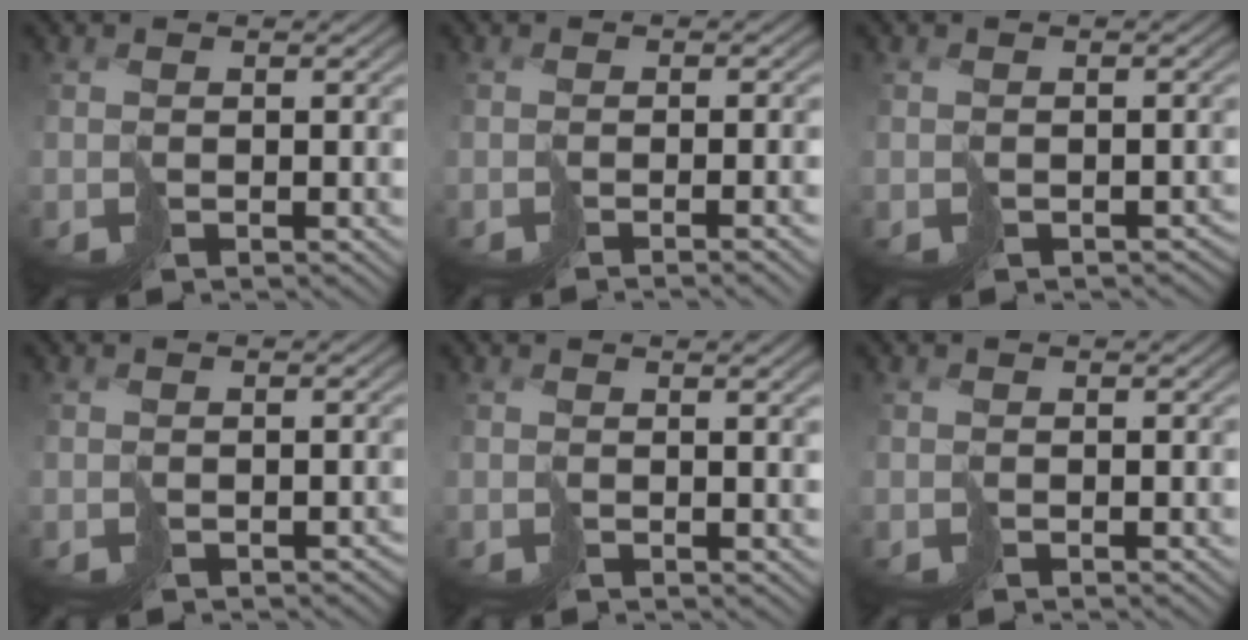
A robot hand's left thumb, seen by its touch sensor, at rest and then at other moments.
{"total": 2.5, "force": [-1.7, -0.5, 1.8], "torque": [-0.010, -0.002, -0.023]}
{"total": 2.5, "force": [-1.5, 1.6, 1.2], "torque": [-0.014, -0.012, -0.017]}
{"total": 1.4, "force": [-0.7, 1.0, 0.6], "torque": [0.000, -0.006, -0.011]}
{"total": 2.7, "force": [1.4, -0.1, 2.3], "torque": [-0.031, 0.008, 0.030]}
{"total": 0.0}